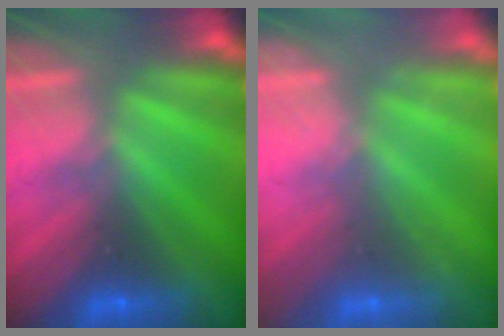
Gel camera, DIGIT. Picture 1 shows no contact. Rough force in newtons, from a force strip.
{"total": 2.4}